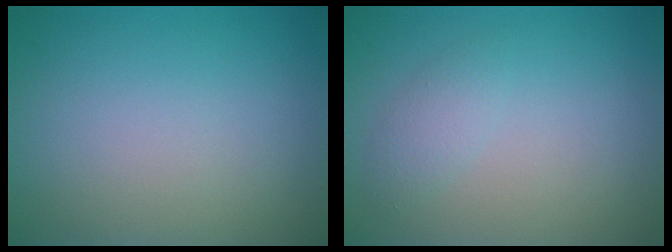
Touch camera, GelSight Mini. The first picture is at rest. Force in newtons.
{"total": 1.4, "press": 1.4, "slide": 0.1}